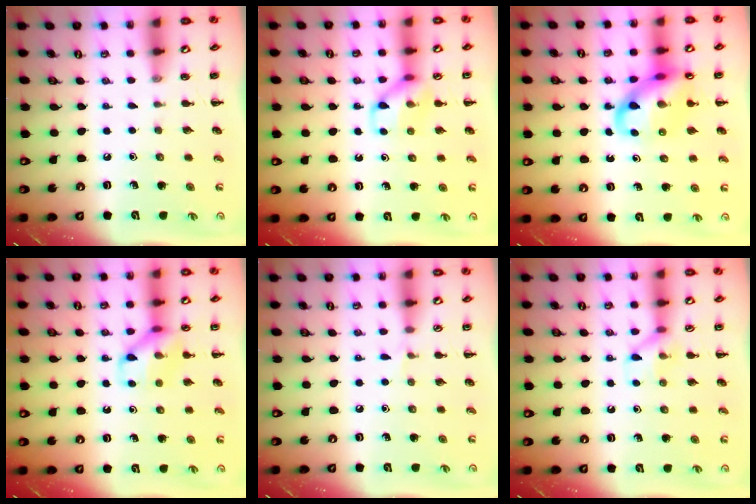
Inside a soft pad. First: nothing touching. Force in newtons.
{"total": 10.9, "press": 10.8, "slide": 1.1}
{"total": 14.7, "press": 14.5, "slide": 2.3}
{"total": 10.4, "press": 10.4, "slide": 0.3}
{"total": 3.1, "press": 3.0, "slide": 1.1}
{"total": 7.2, "press": 7.2, "slide": 0.7}